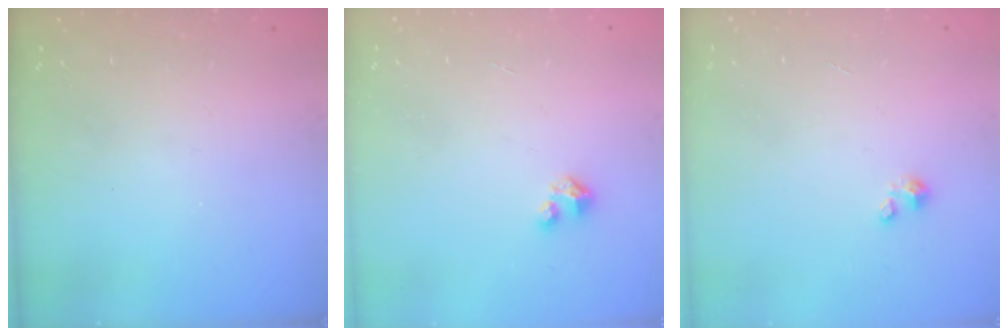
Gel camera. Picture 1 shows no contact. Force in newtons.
{"total": 1.6, "press": 1.6, "slide": 0.2}
{"total": 0.8, "press": 0.7, "slide": 0.3}